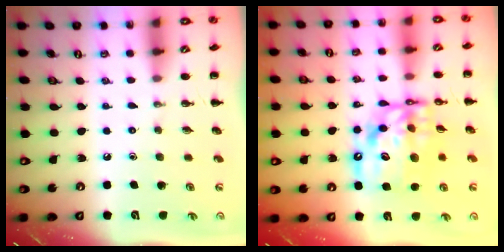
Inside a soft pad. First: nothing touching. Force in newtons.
{"total": 15.5, "press": 15.0, "slide": 3.9}